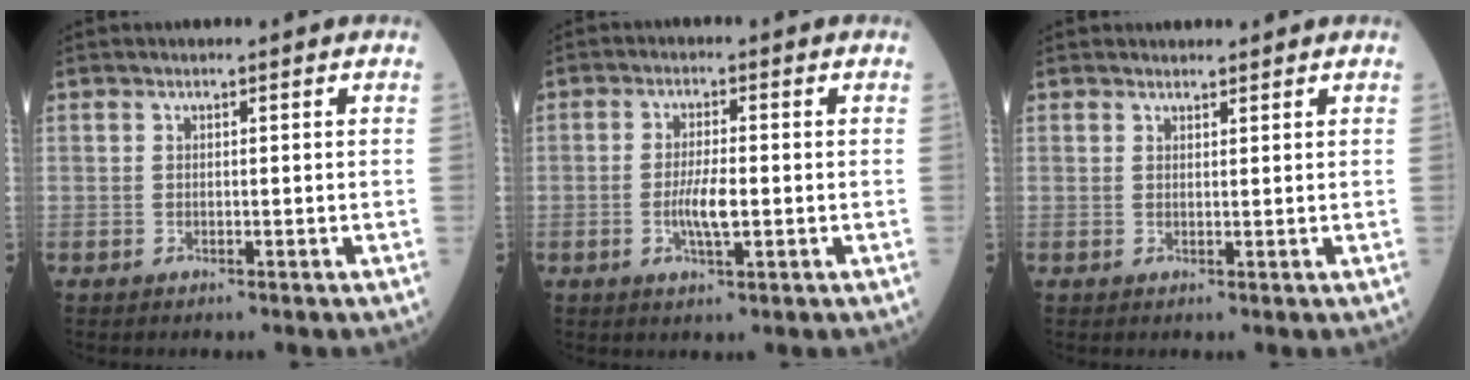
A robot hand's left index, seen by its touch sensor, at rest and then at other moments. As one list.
[{"total": 4.2, "force": [-0.8, 0.8, 4.1], "torque": [-0.084, -0.004, -0.014]}, {"total": 1.7, "force": [1.6, 0.4, 0.1], "torque": [-0.007, 0.006, 0.027]}]